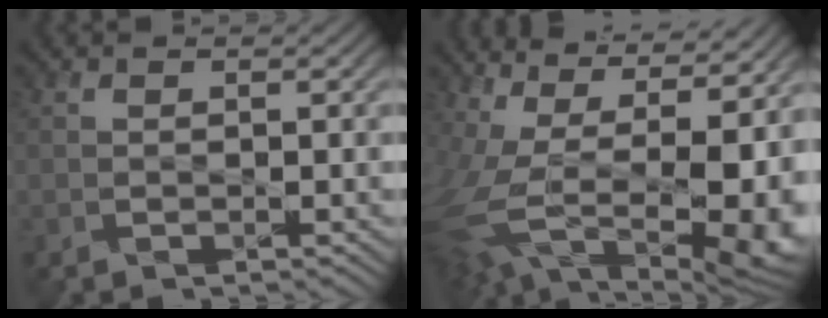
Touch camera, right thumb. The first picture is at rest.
{"total": 18.1, "force": [1.2, 8.8, 15.8], "torque": [-0.266, -0.033, 0.066]}